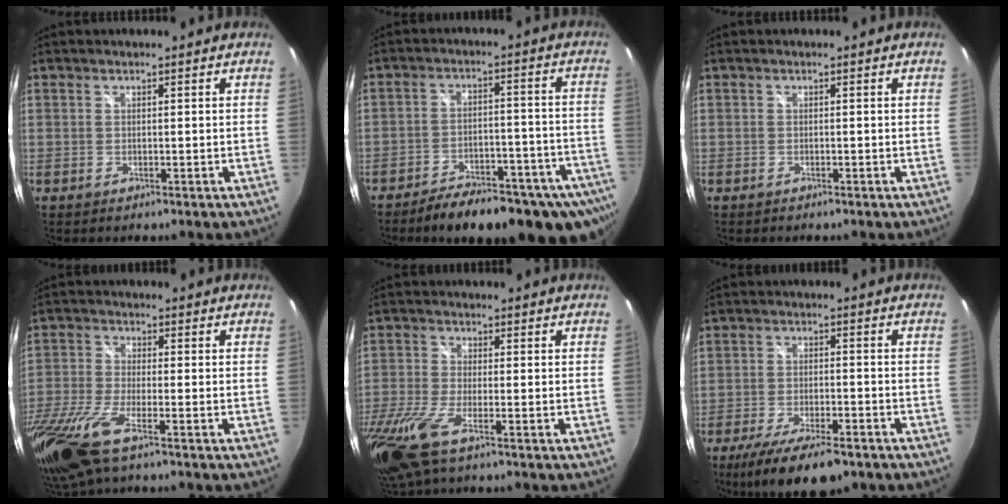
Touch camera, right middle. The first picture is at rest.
{"total": 22.2, "force": [-17.0, 8.0, 11.8], "torque": [-0.166, -0.014, -0.207]}
{"total": 0.0}
{"total": 13.5, "force": [-8.8, 2.6, 10.0], "torque": [-0.226, -0.057, -0.171]}
{"total": 11.9, "force": [-7.3, 2.6, 9.1], "torque": [-0.211, -0.054, -0.143]}
{"total": 12.4, "force": [-8.9, 3.5, 7.9], "torque": [-0.167, -0.036, -0.149]}